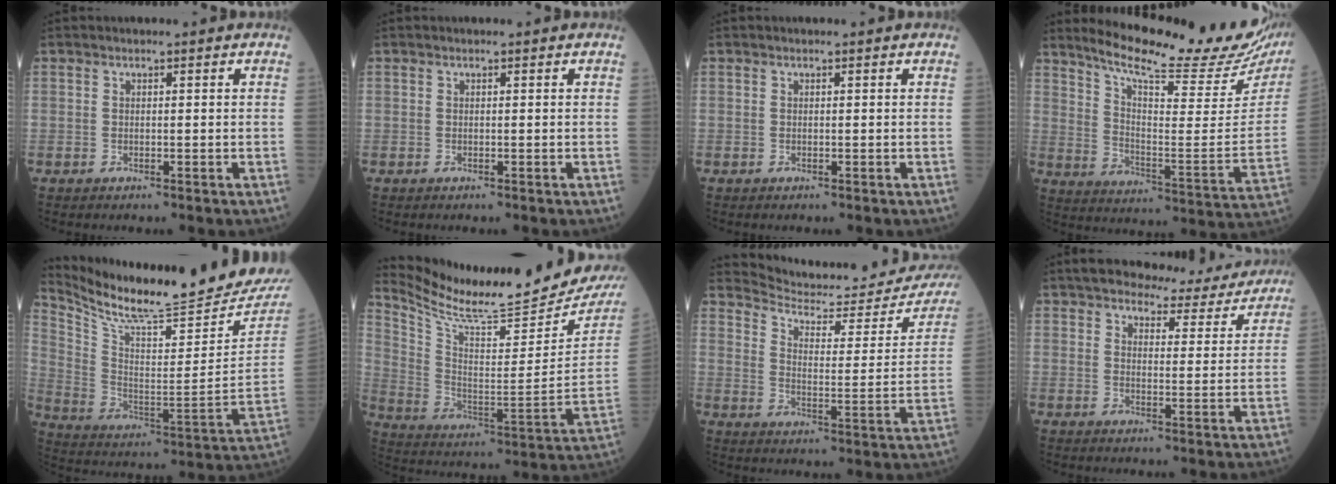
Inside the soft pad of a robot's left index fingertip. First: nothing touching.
{"total": 0.0}
{"total": 0.0}
{"total": 23.3, "force": [20.6, 2.2, 10.6], "torque": [-0.165, -0.073, 0.279]}
{"total": 22.4, "force": [21.2, -0.4, 7.2], "torque": [-0.145, -0.118, 0.320]}
{"total": 22.8, "force": [21.5, 0.9, 7.7], "torque": [-0.145, -0.103, 0.323]}
{"total": 22.4, "force": [21.7, 3.3, 4.7], "torque": [-0.050, -0.088, 0.272]}
{"total": 10.6, "force": [9.9, 2.4, 2.8], "torque": [-0.023, -0.006, 0.118]}